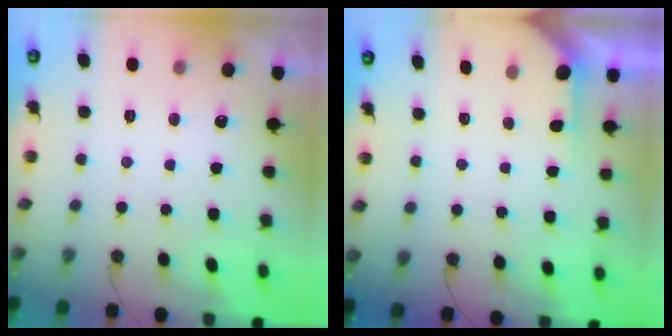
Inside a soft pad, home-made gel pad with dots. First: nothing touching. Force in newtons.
{"total": 2.3, "press": 2.3, "slide": 0.3}